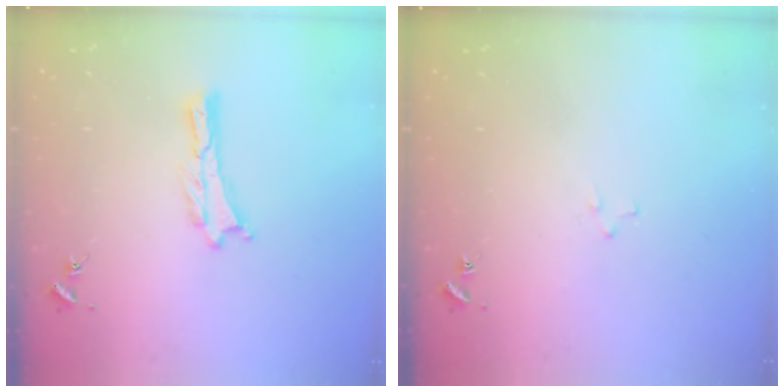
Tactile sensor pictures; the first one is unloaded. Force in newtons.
{"total": 1.9, "press": 1.9, "slide": 0.1}